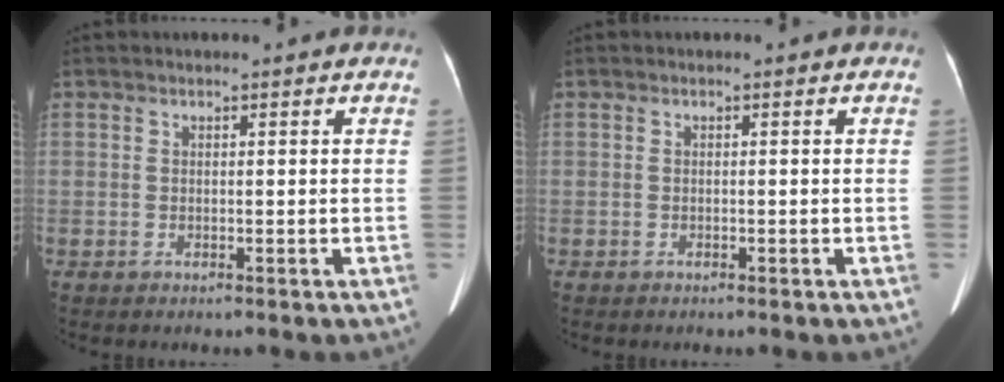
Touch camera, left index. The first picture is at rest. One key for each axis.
{"total": 0.0}